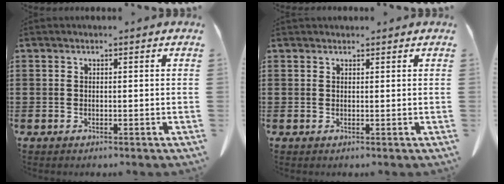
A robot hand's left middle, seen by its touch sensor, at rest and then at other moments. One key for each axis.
{"total": 0.6, "fx": 0.6, "fy": 0.2, "fz": 0.0, "tx": -0.002, "ty": 0.000, "tz": 0.012}